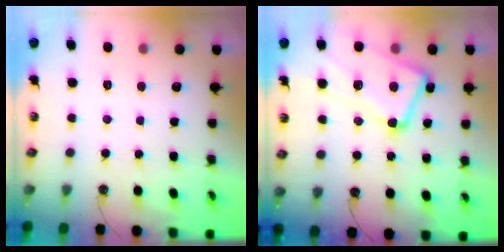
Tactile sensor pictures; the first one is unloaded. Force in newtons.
{"total": 7.5, "press": 7.4, "slide": 1.4}